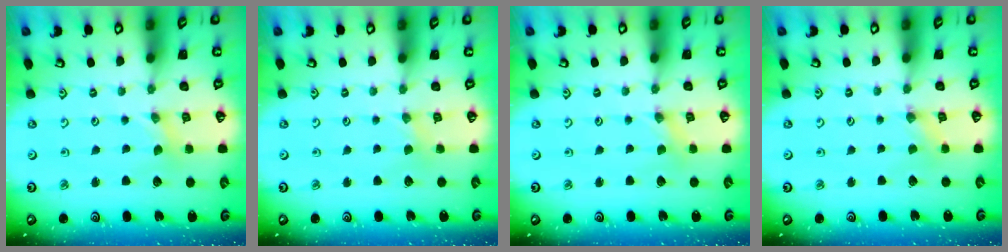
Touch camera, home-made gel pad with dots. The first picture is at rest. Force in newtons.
{"total": 1.3, "press": 1.3, "slide": 0.2}
{"total": 0.0}
{"total": 0.0}